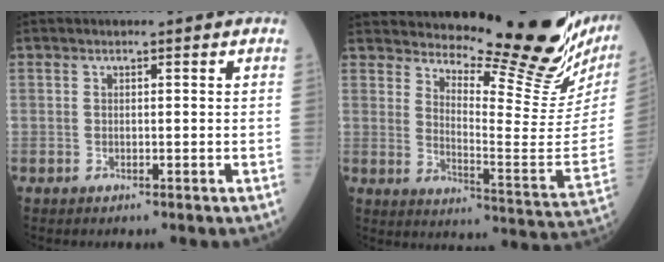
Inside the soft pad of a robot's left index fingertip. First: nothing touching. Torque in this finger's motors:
{"motor_torque": [0.69, -0.72, 0.65, 0.10]}